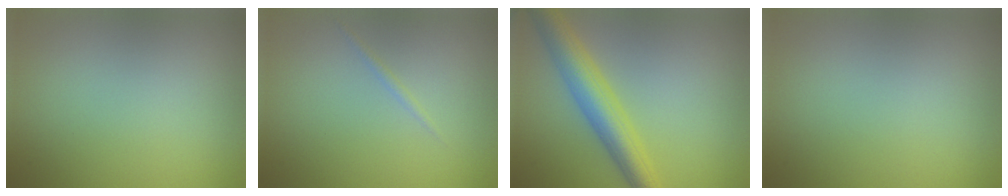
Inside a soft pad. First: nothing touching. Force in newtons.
{"total": 0.6, "press": 0.6, "slide": 0.0}
{"total": 5.6, "press": 5.6, "slide": 0.2}
{"total": 0.0}